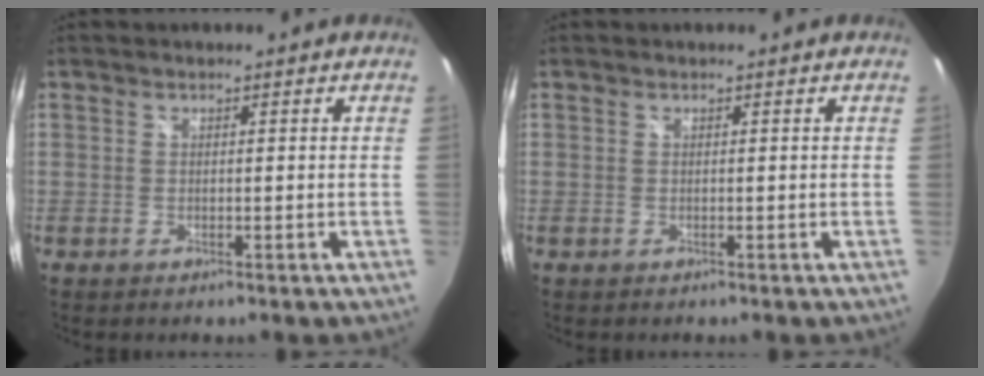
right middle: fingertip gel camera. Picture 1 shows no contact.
{"total": 0.0}